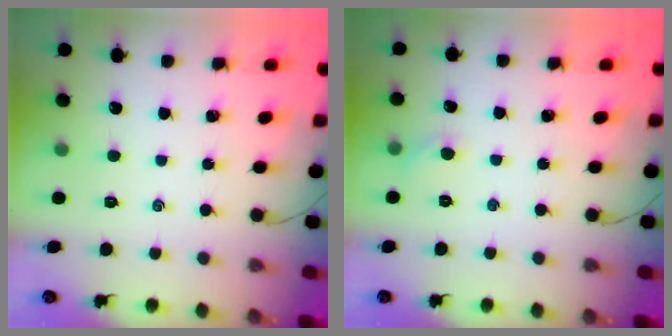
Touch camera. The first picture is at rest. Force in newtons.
{"total": 3.6, "press": 3.4, "slide": 1.3}